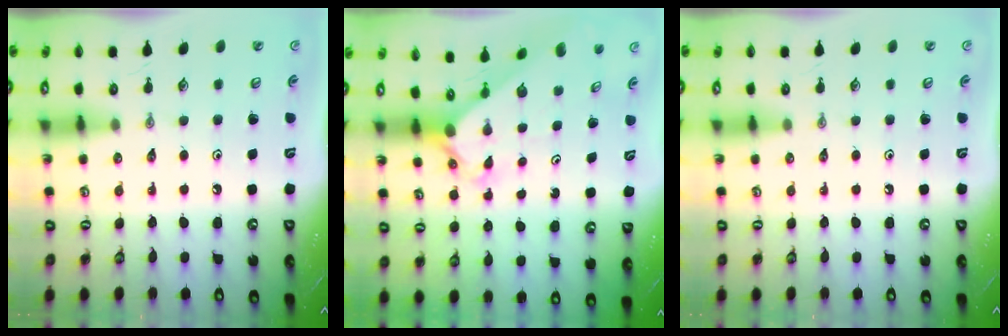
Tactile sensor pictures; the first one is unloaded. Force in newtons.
{"total": 2.5, "press": 2.5, "slide": 0.2}
{"total": 0.0}